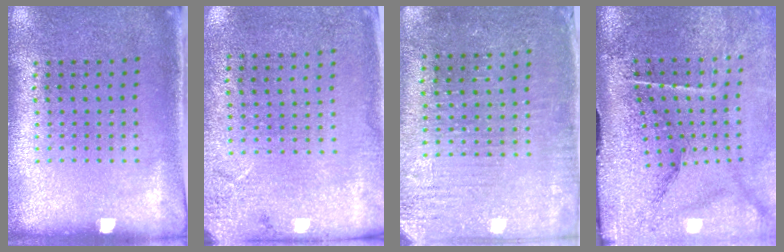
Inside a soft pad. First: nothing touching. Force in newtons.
{"total": 2.7, "press": 2.2, "slide": 1.6}
{"total": 3.0, "press": 2.8, "slide": 0.8}
{"total": 4.9, "press": 3.9, "slide": 3.0}